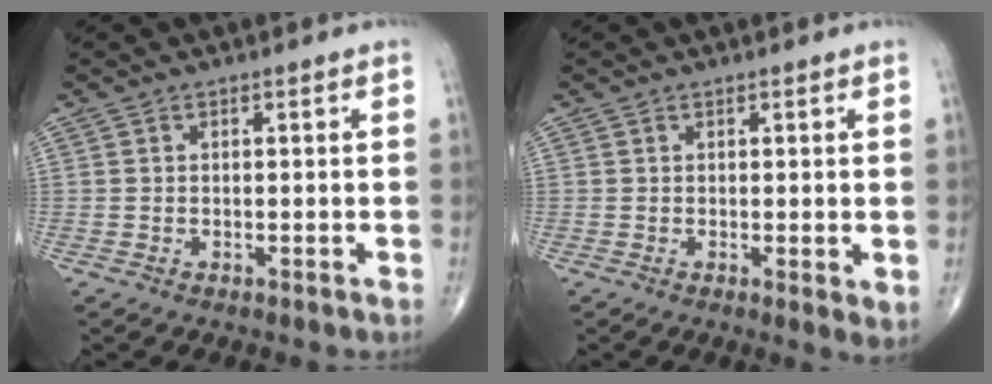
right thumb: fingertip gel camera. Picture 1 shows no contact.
{"total": 2.5, "force": [0.3, 0.7, 2.4], "torque": [-0.035, -0.011, 0.005]}